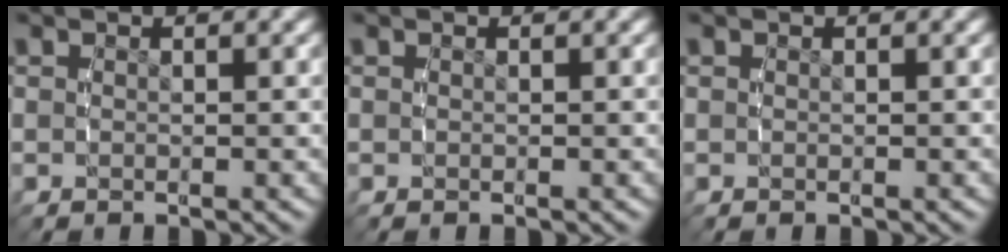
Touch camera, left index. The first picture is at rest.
{"total": 0.0}
{"total": 0.0}